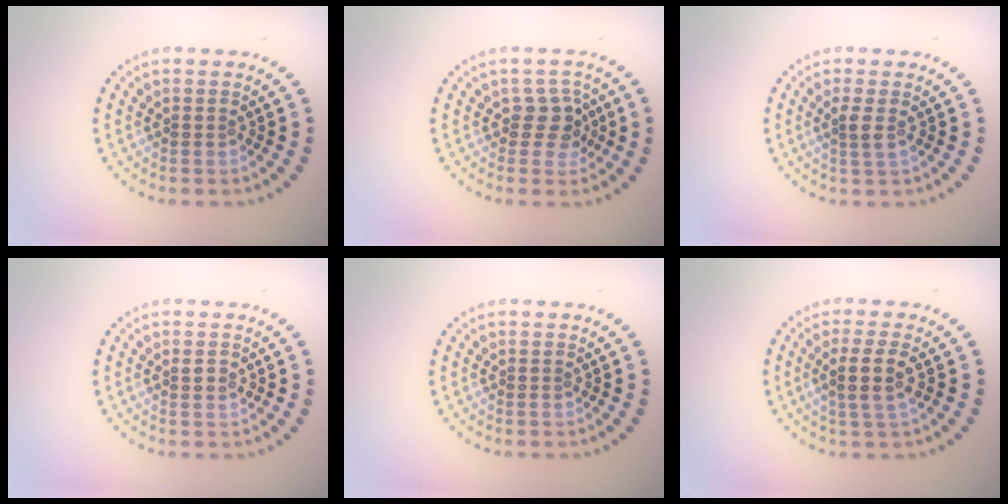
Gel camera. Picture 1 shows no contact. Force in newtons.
{"total": 2.4, "press": 2.0, "slide": 1.2}
{"total": 1.4, "press": 1.2, "slide": 0.8}
{"total": 0.5, "press": 0.5, "slide": 0.2}
{"total": 0.0}
{"total": 2.7, "press": 2.3, "slide": 1.3}